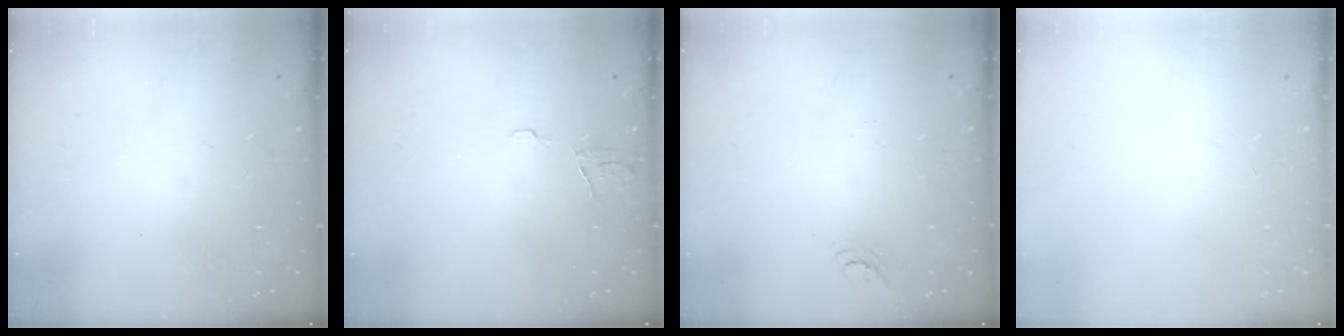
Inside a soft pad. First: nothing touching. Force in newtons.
{"total": 5.9, "press": 5.9, "slide": 0.5}
{"total": 3.2, "press": 3.2, "slide": 0.3}
{"total": 0.0}